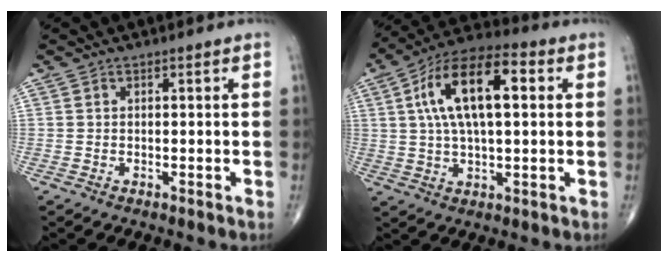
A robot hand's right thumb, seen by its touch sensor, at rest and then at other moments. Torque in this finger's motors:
{"motor_torque": [1.16, 3.85, 1.78, 0.47, 0.22]}